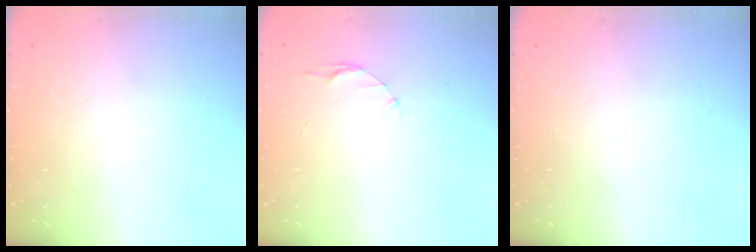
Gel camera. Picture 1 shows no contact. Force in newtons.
{"total": 3.5, "press": 3.5, "slide": 0.3}
{"total": 0.0}